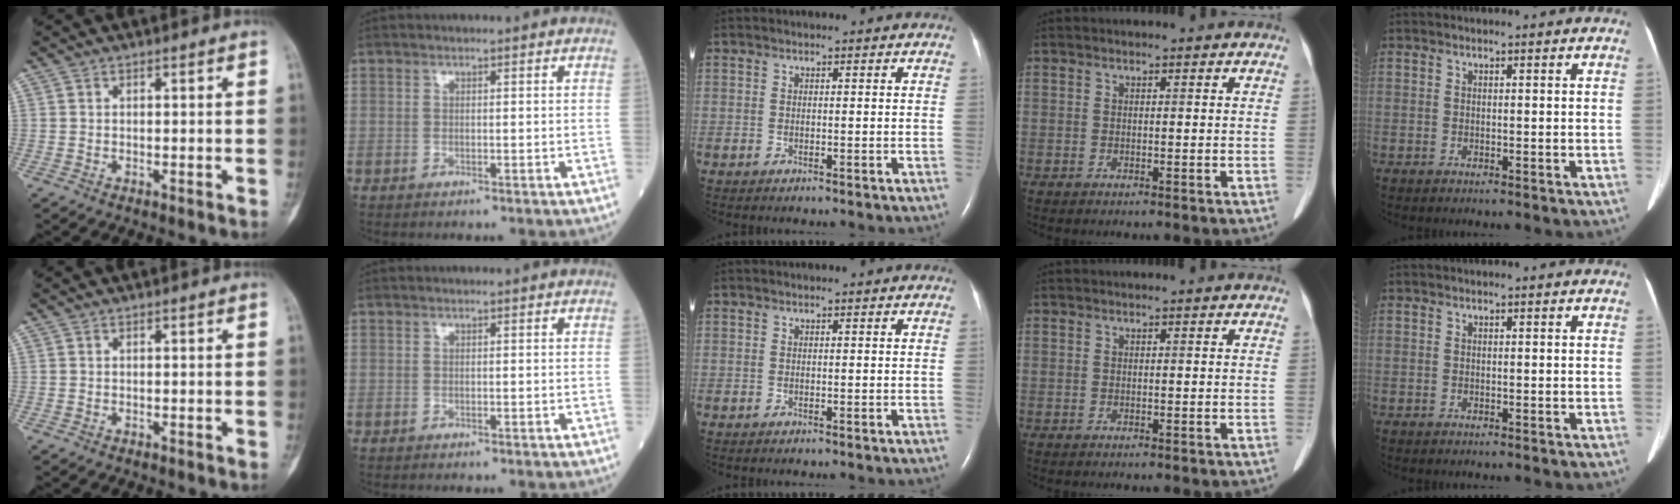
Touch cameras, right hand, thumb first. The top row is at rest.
{}